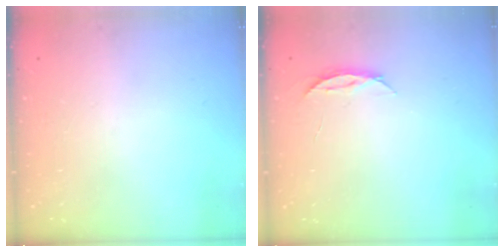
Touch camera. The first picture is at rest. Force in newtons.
{"total": 3.7, "press": 3.6, "slide": 0.4}